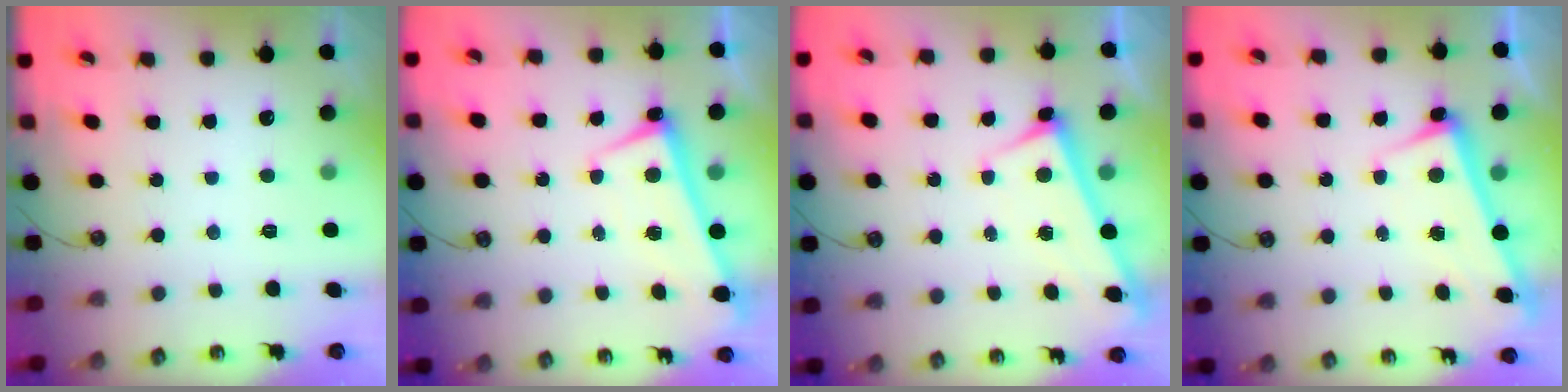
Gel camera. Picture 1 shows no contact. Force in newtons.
{"total": 1.2, "press": 0.8, "slide": 0.9}
{"total": 3.1, "press": 3.1, "slide": 0.1}
{"total": 2.6, "press": 2.5, "slide": 0.7}